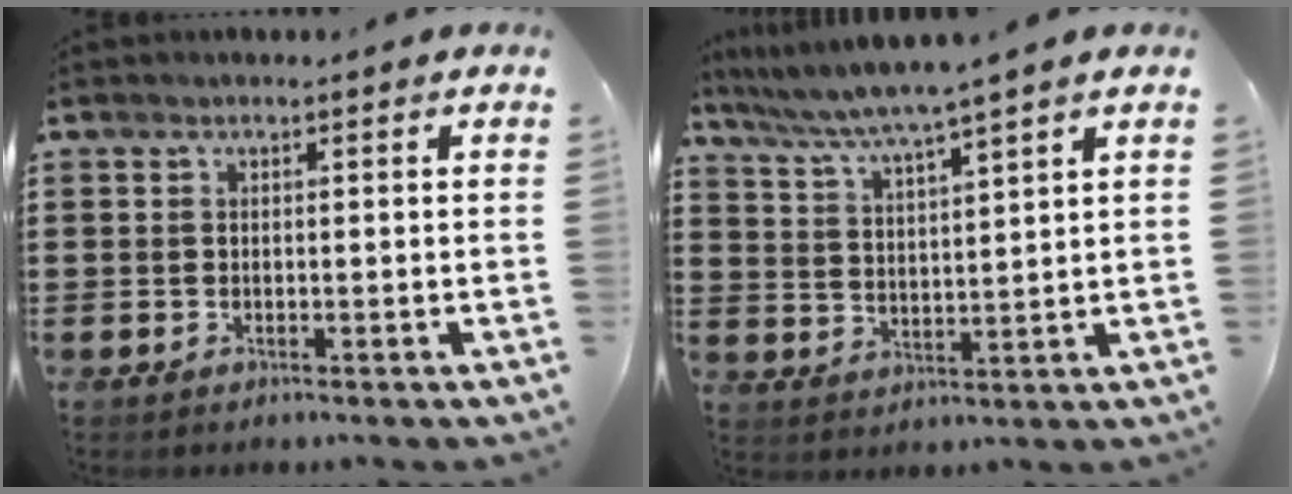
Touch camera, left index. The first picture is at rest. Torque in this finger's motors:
{"motor_torque": [0.73, -0.82, 0.67, 0.17]}